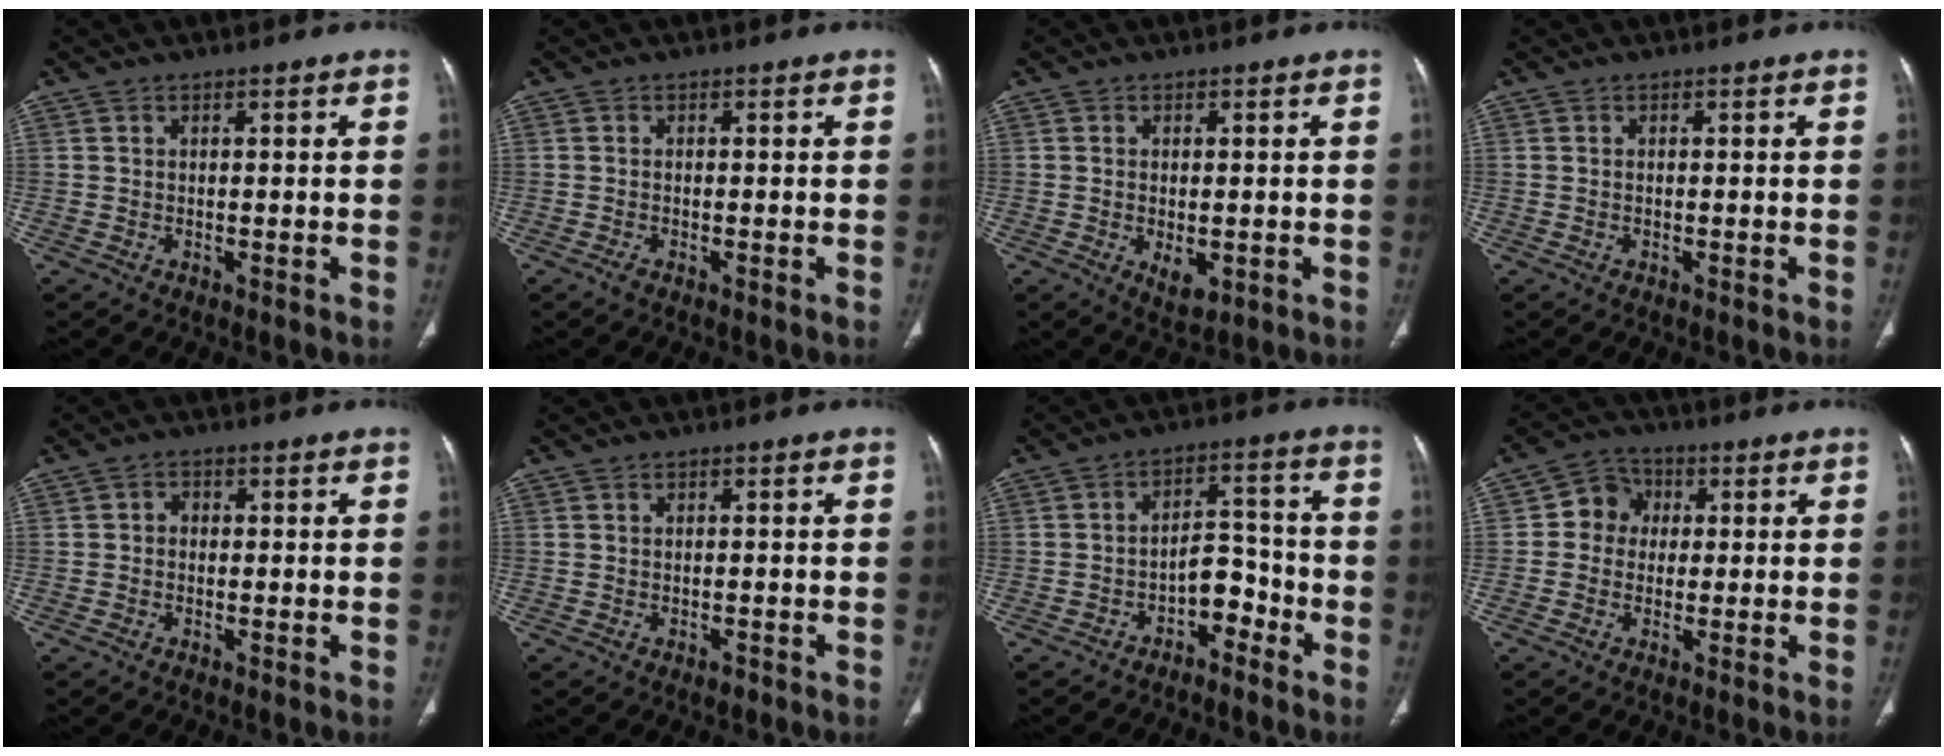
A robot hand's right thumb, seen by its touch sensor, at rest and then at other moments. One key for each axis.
{"total": 0.8, "fx": -0.5, "fy": 0.2, "fz": 0.5, "tx": -0.017, "ty": -0.001, "tz": -0.013}
{"total": 4.3, "fx": -1.0, "fy": 2.4, "fz": 3.5, "tx": -0.052, "ty": -0.009, "tz": -0.007}
{"total": 0.0}
{"total": 1.5, "fx": -0.3, "fy": 1.3, "fz": 0.7, "tx": 0.001, "ty": 0.006, "tz": -0.011}
{"total": 1.0, "fx": -0.6, "fy": 0.6, "fz": 0.4, "tx": -0.005, "ty": 0.002, "tz": -0.009}
{"total": 6.4, "fx": -3.8, "fy": 4.0, "fz": 3.3, "tx": -0.024, "ty": 0.050, "tz": -0.064}
{"total": 6.0, "fx": 0.6, "fy": 5.4, "fz": 2.5, "tx": -0.015, "ty": 0.014, "tz": -0.003}